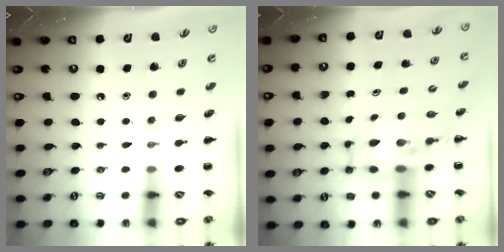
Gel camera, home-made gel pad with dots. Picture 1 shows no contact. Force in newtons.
{"total": 7.1, "press": 6.8, "slide": 2.2}